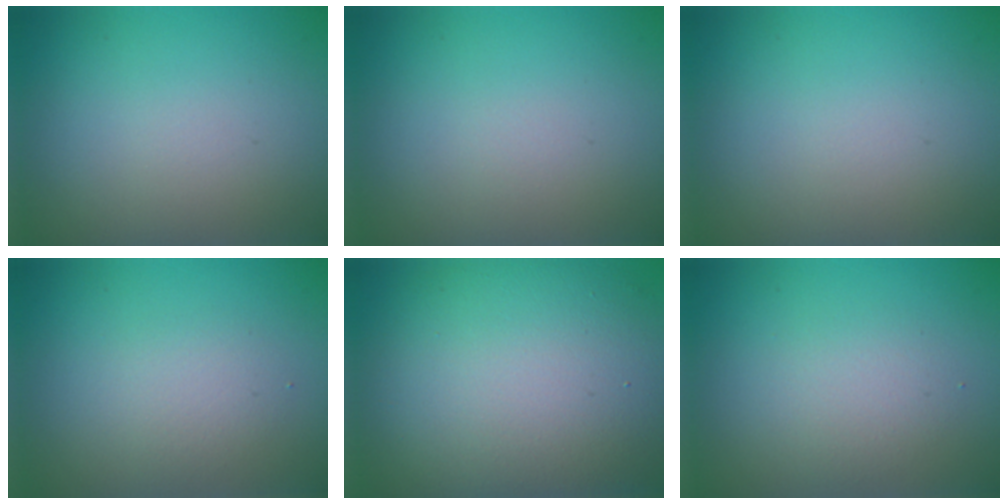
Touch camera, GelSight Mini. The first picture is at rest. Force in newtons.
{"total": 0.0}
{"total": 0.0}
{"total": 2.0, "press": 1.9, "slide": 0.2}
{"total": 12.9, "press": 12.9, "slide": 0.9}
{"total": 2.2, "press": 2.2, "slide": 0.2}